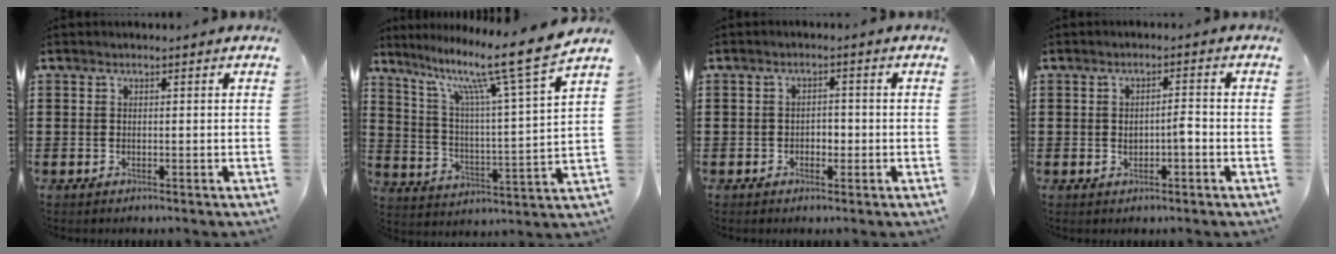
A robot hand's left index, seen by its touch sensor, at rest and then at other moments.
{"total": 12.6, "force": [9.7, -0.3, 7.9], "torque": [-0.162, -0.070, 0.149]}
{"total": 1.8, "force": [-0.8, 1.3, 1.0], "torque": [-0.023, 0.005, -0.021]}
{"total": 2.6, "force": [-0.6, 0.9, 2.4], "torque": [-0.045, 0.004, -0.013]}